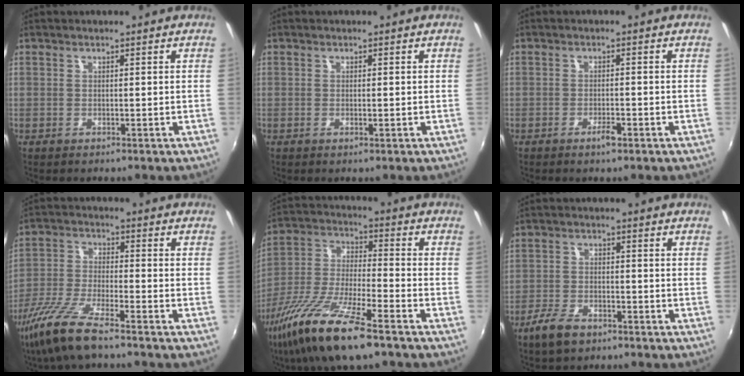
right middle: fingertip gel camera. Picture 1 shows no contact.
{"total": 0.8, "force": [-0.1, 0.0, 0.8], "torque": [-0.012, 0.000, -0.003]}
{"total": 1.9, "force": [-1.4, 0.5, 1.2], "torque": [-0.025, -0.003, -0.025]}
{"total": 11.5, "force": [-8.4, 1.9, 7.7], "torque": [-0.167, -0.027, -0.165]}
{"total": 19.2, "force": [-12.4, 3.8, 14.1], "torque": [-0.290, -0.040, -0.234]}
{"total": 6.3, "force": [-4.5, 2.9, 3.3], "torque": [-0.090, -0.009, -0.084]}